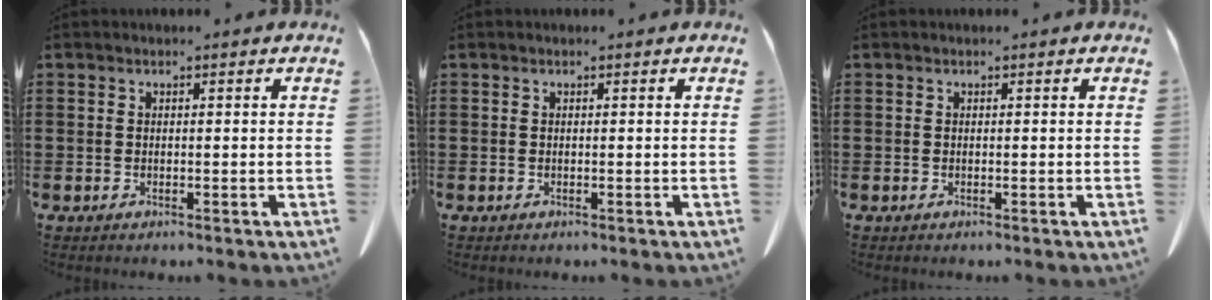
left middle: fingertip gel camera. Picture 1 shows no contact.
{"total": 0.0}
{"total": 0.0}